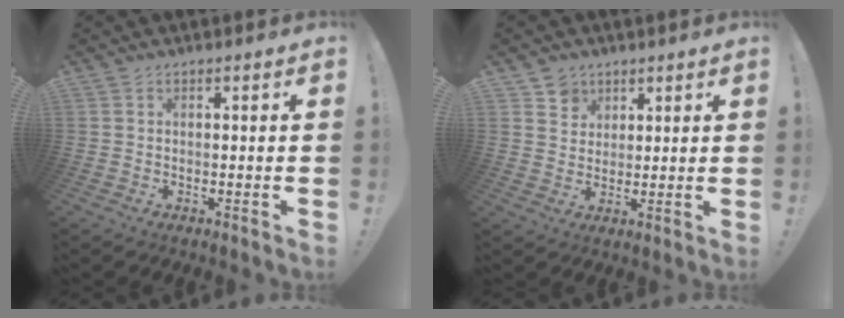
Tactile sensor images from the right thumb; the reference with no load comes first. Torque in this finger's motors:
{"motor_torque": [0.04, -0.05, 0.13, 0.01, -0.03]}